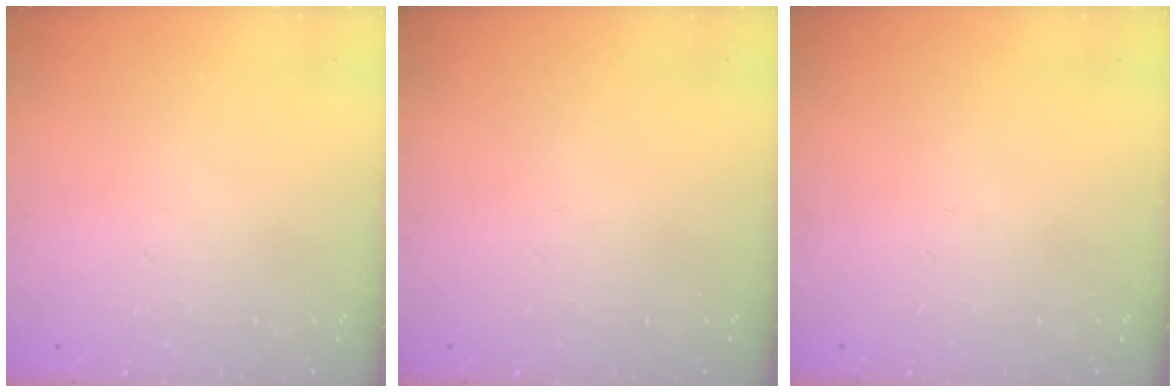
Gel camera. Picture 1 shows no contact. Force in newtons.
{"total": 0.0}
{"total": 0.0}